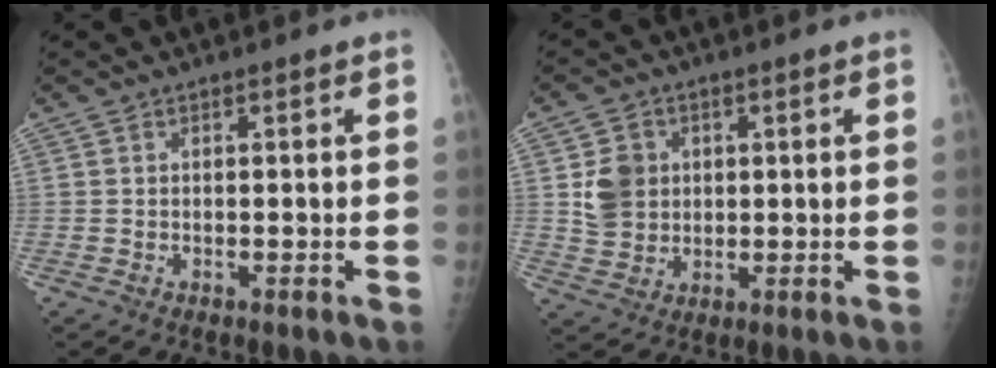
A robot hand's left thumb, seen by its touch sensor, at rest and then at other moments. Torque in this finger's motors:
{"motor_torque": [0.01, 0.01, 0.33, 0.09, 0.10]}